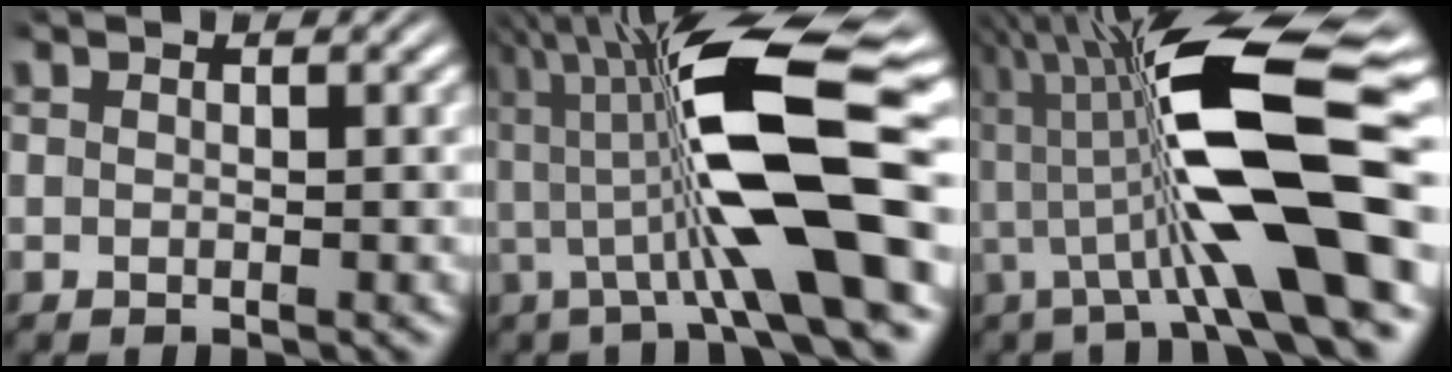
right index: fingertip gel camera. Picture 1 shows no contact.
{"total": 11.8, "force": [2.2, 3.8, 11.0], "torque": [-0.195, 0.012, 0.033]}
{"total": 13.0, "force": [1.7, 4.4, 12.1], "torque": [-0.222, 0.011, 0.024]}